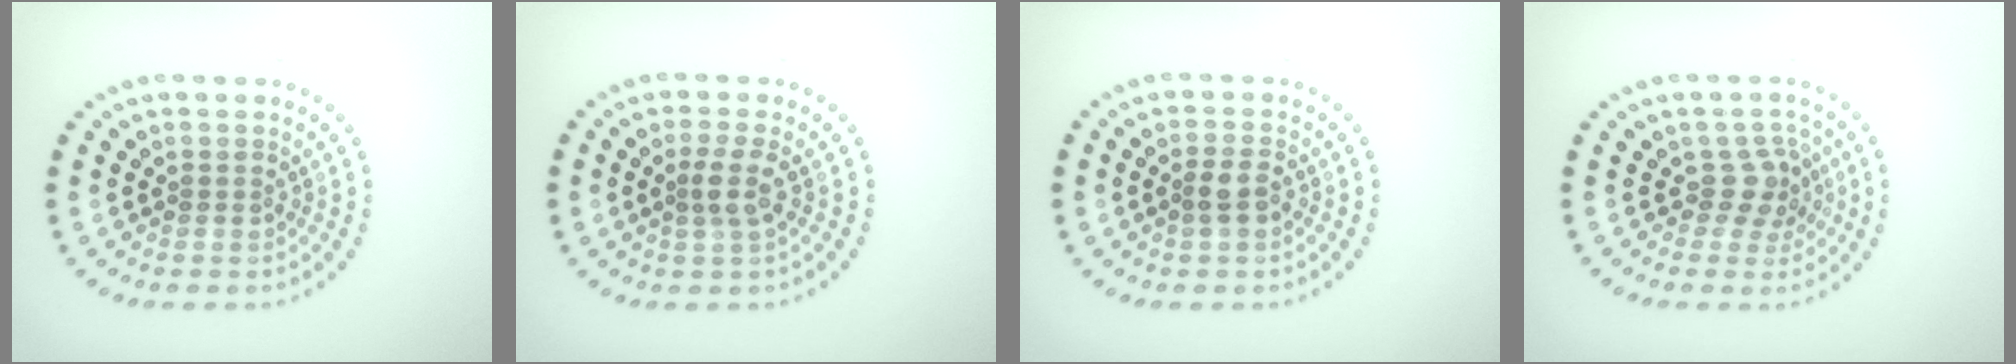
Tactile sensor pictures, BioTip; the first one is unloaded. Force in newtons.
{"total": 2.1, "press": 1.7, "slide": 1.3}
{"total": 1.8, "press": 1.8, "slide": 0.5}
{"total": 2.6, "press": 2.1, "slide": 1.6}